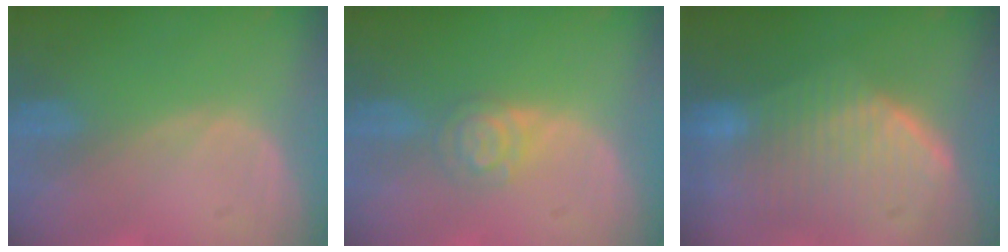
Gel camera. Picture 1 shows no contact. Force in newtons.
{"total": 3.9, "press": 3.8, "slide": 0.6}
{"total": 10.2, "press": 9.0, "slide": 4.9}